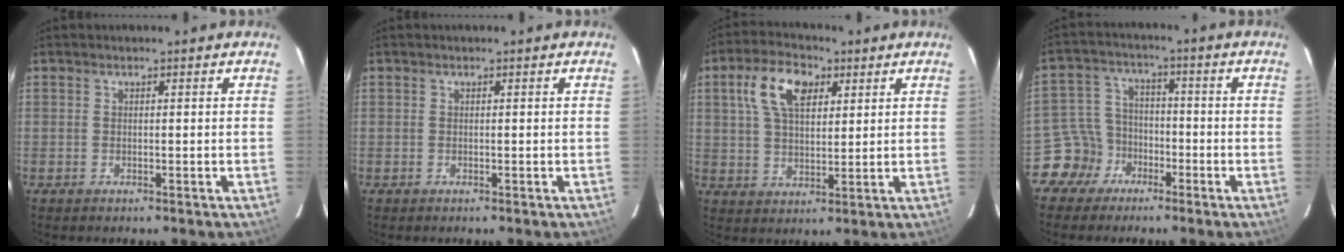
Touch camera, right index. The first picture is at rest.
{"total": 0.0}
{"total": 10.1, "force": [4.2, 5.4, 7.4], "torque": [-0.144, 0.027, 0.077]}
{"total": 7.3, "force": [-4.6, 5.7, 0.3], "torque": [-0.022, 0.029, -0.088]}